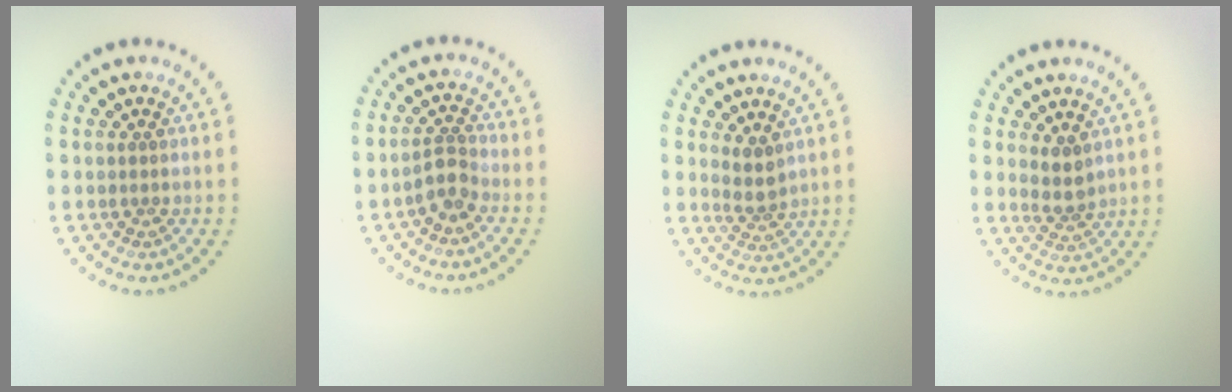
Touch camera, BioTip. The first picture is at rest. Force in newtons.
{"total": 2.0, "press": 1.7, "slide": 1.1}
{"total": 1.8, "press": 1.5, "slide": 1.1}
{"total": 1.8, "press": 1.5, "slide": 1.0}